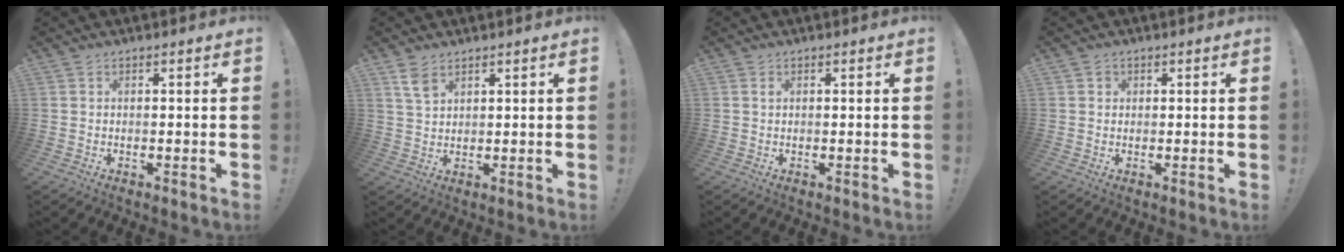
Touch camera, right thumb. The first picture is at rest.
{"total": 4.4, "force": [2.9, 2.1, 2.4], "torque": [-0.041, -0.015, 0.056]}
{"total": 0.5, "force": [0.3, 0.1, 0.4], "torque": [-0.011, 0.003, 0.006]}
{"total": 1.1, "force": [0.3, 1.0, -0.4], "torque": [0.009, -0.001, 0.005]}